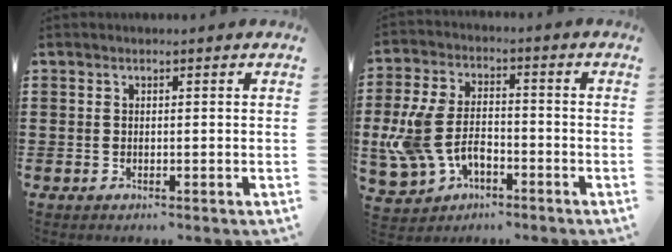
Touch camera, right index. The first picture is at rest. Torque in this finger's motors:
{"motor_torque": [1.85, -0.29, 0.48, 0.21]}